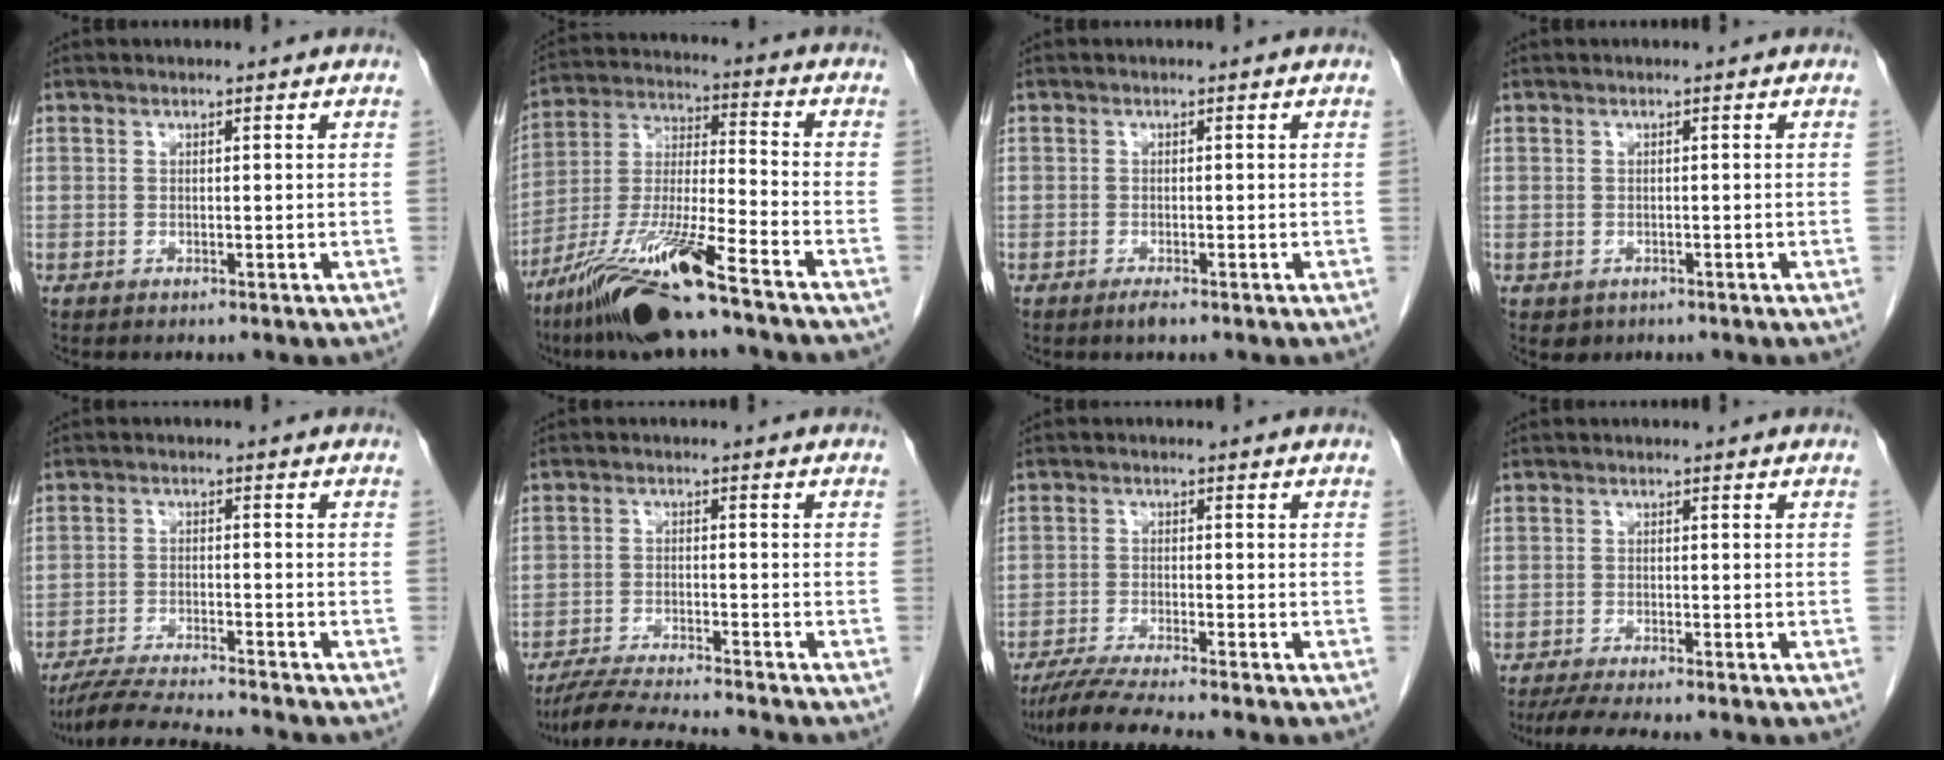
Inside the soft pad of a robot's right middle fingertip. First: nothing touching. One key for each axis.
{"total": 18.0, "fx": -12.7, "fy": 1.1, "fz": 12.7, "tx": -0.253, "ty": -0.035, "tz": -0.233}
{"total": 1.3, "fx": -0.9, "fy": 0.3, "fz": 0.8, "tx": -0.019, "ty": -0.002, "tz": -0.015}
{"total": 1.5, "fx": -0.8, "fy": 1.3, "fz": 0.4, "tx": -0.007, "ty": 0.002, "tz": -0.003}
{"total": 10.2, "fx": -9.5, "fy": -0.5, "fz": 3.7, "tx": -0.061, "ty": -0.014, "tz": -0.160}
{"total": 10.0, "fx": -9.2, "fy": -0.6, "fz": 3.9, "tx": -0.063, "ty": -0.016, "tz": -0.155}
{"total": 7.7, "fx": -6.7, "fy": -0.9, "fz": 3.7, "tx": -0.058, "ty": -0.024, "tz": -0.113}
{"total": 6.6, "fx": -5.7, "fy": 0.1, "fz": 3.4, "tx": -0.049, "ty": -0.017, "tz": -0.091}